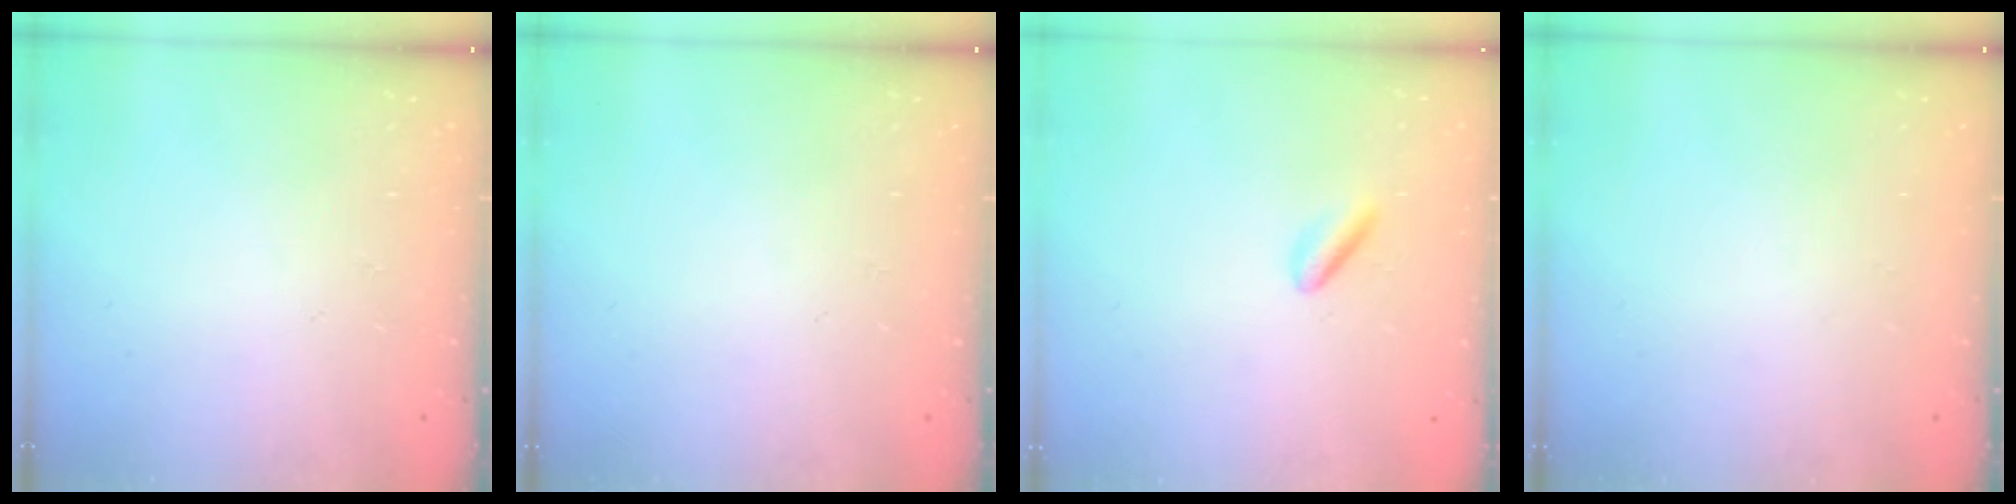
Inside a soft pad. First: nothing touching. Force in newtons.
{"total": 0.0}
{"total": 2.4, "press": 2.2, "slide": 1.0}
{"total": 0.0}